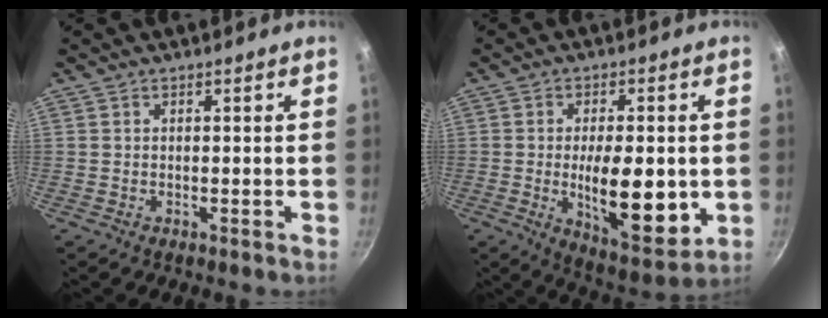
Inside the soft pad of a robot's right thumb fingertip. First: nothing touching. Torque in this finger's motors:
{"motor_torque": [1.06, 2.85, 0.68, 0.68, 0.38]}